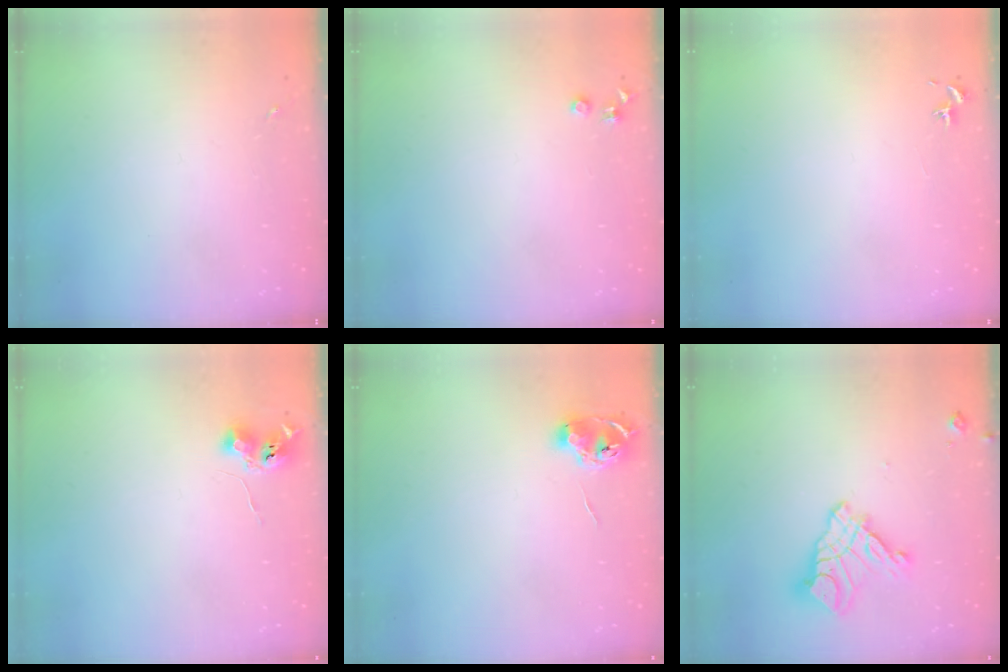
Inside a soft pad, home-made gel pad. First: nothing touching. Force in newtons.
{"total": 3.5, "press": 3.5, "slide": 0.4}
{"total": 0.8, "press": 0.7, "slide": 0.3}
{"total": 6.2, "press": 6.1, "slide": 0.8}
{"total": 7.7, "press": 7.7, "slide": 0.7}
{"total": 13.1, "press": 13.0, "slide": 1.3}